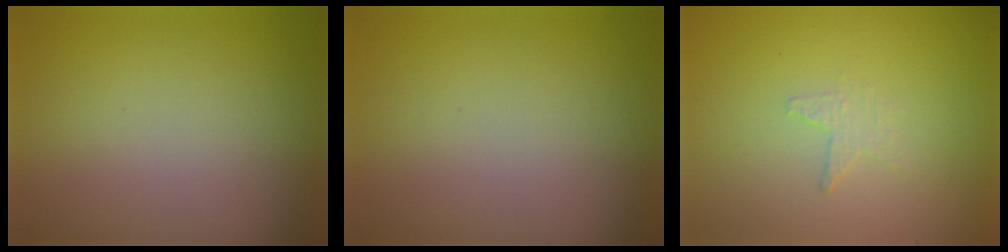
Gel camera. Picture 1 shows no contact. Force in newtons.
{"total": 0.0}
{"total": 1.2, "press": 1.2, "slide": 0.4}